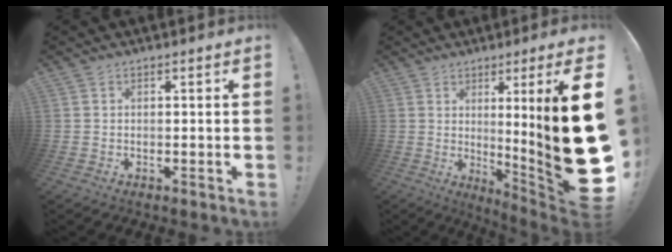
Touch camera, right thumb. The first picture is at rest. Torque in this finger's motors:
{"motor_torque": [-0.60, 2.47, 1.71, 1.06, 0.19]}